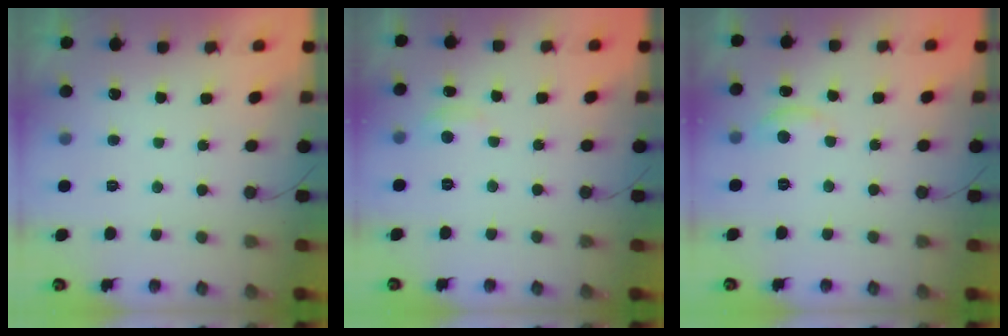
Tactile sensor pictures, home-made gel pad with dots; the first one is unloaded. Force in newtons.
{"total": 3.3, "press": 3.2, "slide": 0.4}
{"total": 4.4, "press": 4.3, "slide": 0.6}